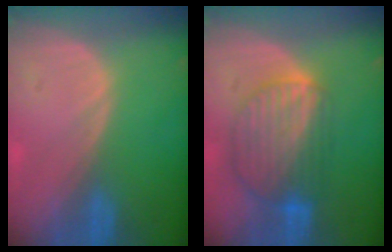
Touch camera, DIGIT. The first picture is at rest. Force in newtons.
{"total": 8.8, "press": 7.8, "slide": 4.2}